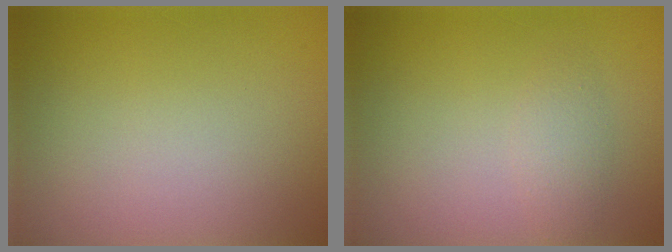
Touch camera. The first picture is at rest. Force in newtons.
{"total": 1.5, "press": 1.5, "slide": 0.1}